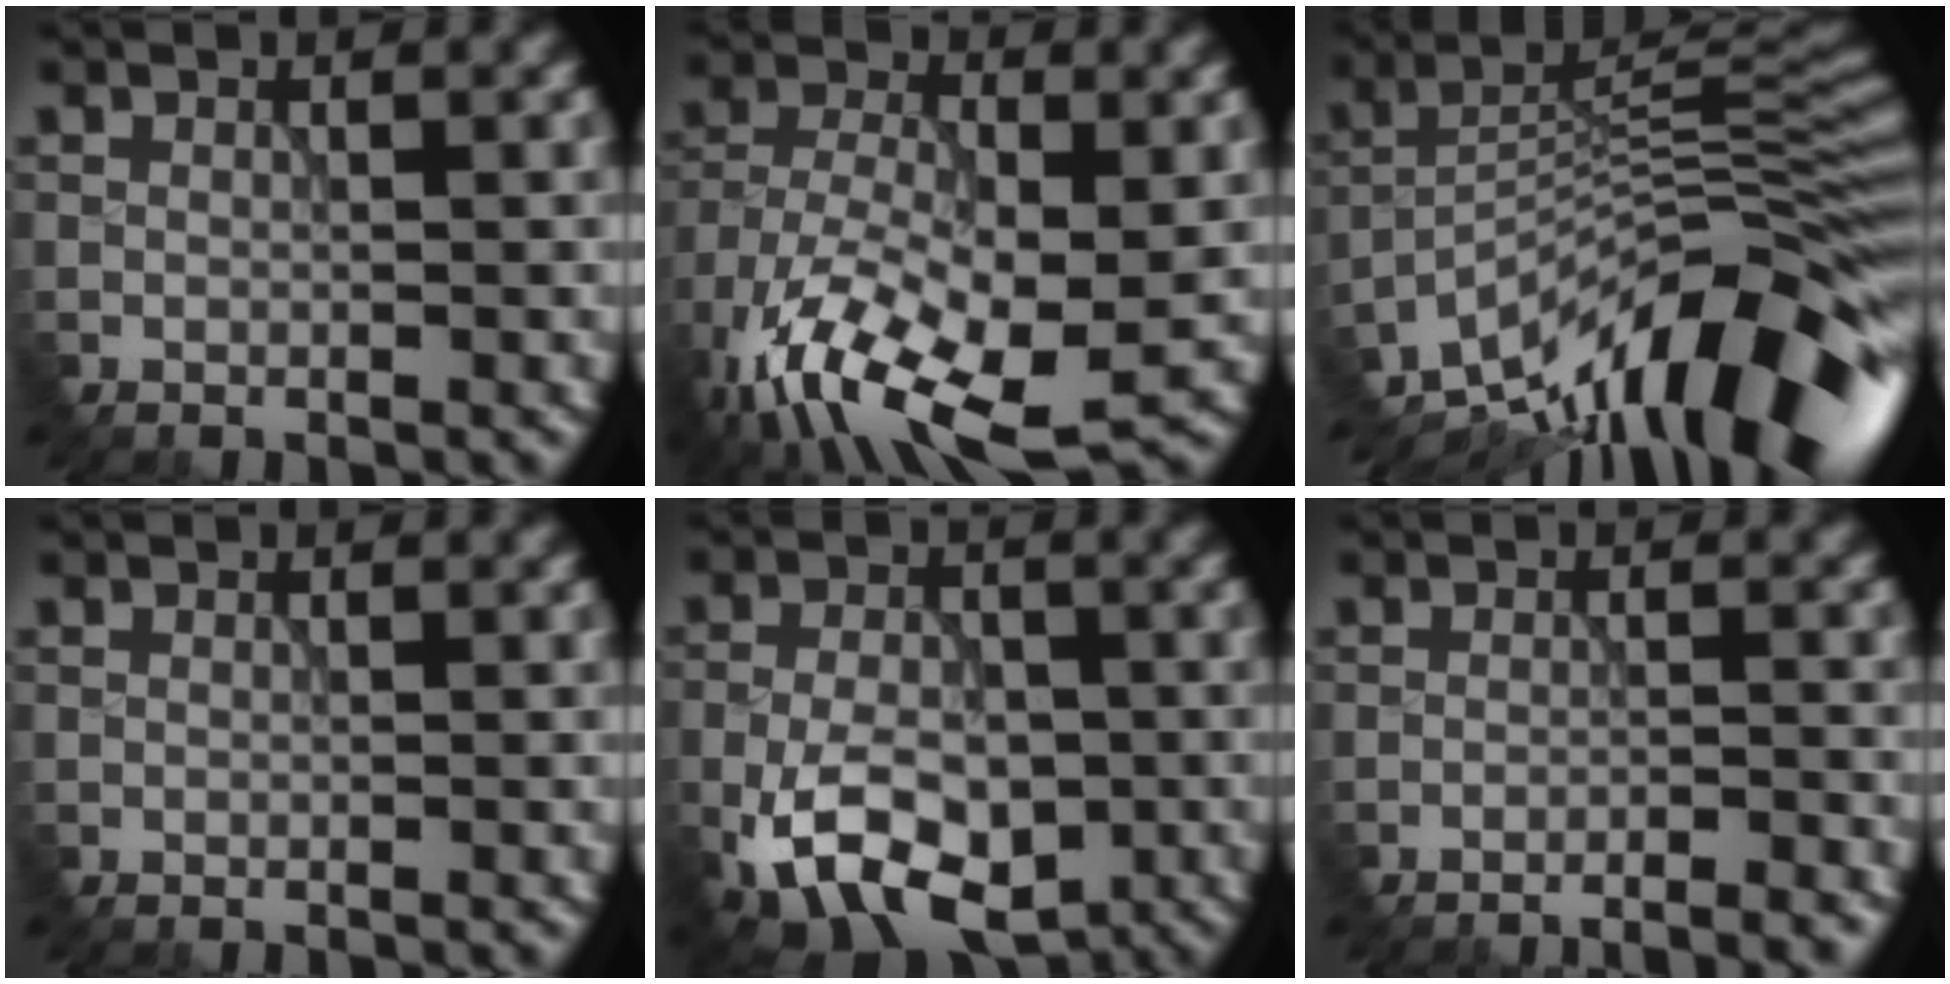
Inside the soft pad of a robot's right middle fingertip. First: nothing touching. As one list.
[{"total": 13.4, "force": [-6.9, 5.7, 9.9], "torque": [-0.219, -0.022, -0.117]}, {"total": 13.9, "force": [-9.5, 3.3, 9.6], "torque": [-0.169, 0.025, -0.162]}, {"total": 0.0}, {"total": 9.0, "force": [-3.9, 5.1, 6.4], "torque": [-0.122, -0.003, -0.065]}, {"total": 4.9, "force": [-4.7, 0.5, 1.2], "torque": [-0.008, 0.016, -0.062]}]